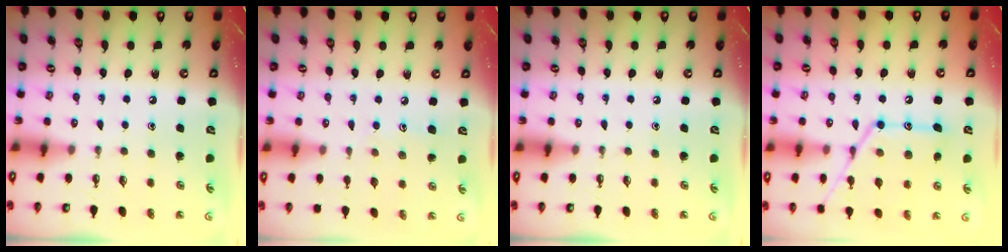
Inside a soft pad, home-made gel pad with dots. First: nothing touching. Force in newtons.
{"total": 5.8, "press": 5.8, "slide": 0.6}
{"total": 0.0}
{"total": 16.5, "press": 16.5, "slide": 1.4}